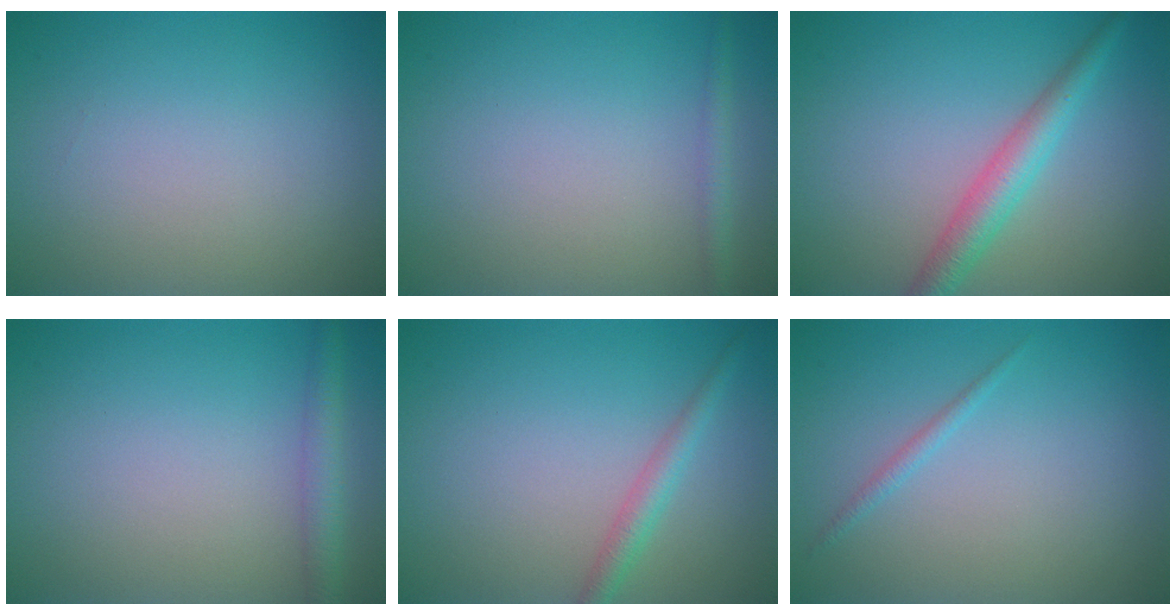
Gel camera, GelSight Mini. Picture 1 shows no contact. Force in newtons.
{"total": 1.3, "press": 1.3, "slide": 0.1}
{"total": 3.4, "press": 3.4, "slide": 0.0}
{"total": 2.4, "press": 2.4, "slide": 0.1}
{"total": 1.9, "press": 1.9, "slide": 0.0}
{"total": 0.8, "press": 0.8, "slide": 0.1}